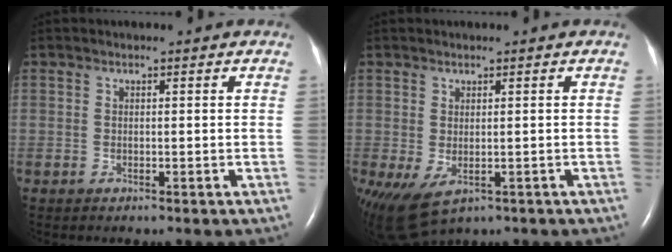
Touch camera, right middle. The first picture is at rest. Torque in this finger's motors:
{"motor_torque": [0.14, -0.19, 0.51, 0.21]}